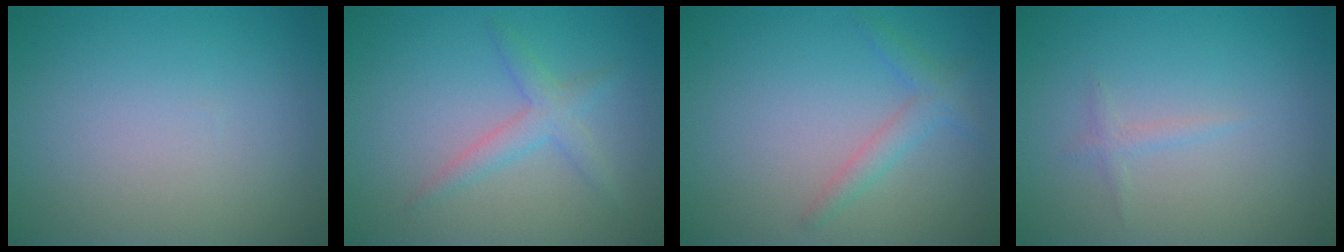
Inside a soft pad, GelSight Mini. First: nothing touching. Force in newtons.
{"total": 2.2, "press": 2.2, "slide": 0.1}
{"total": 1.9, "press": 1.9, "slide": 0.0}
{"total": 0.8, "press": 0.8, "slide": 0.0}